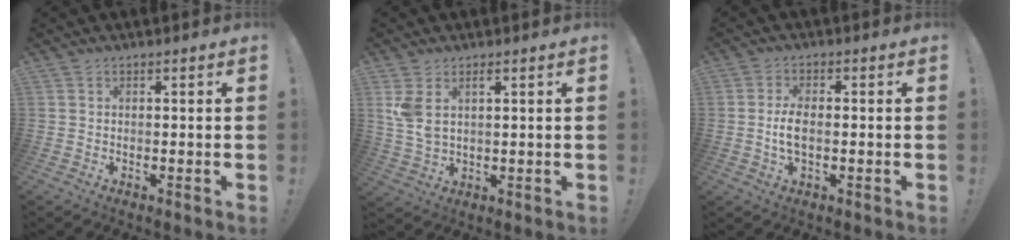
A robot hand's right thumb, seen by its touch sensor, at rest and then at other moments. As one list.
[{"total": 5.3, "force": [2.5, 2.4, 4.0], "torque": [-0.086, -0.009, 0.046]}, {"total": 5.4, "force": [-0.5, 2.2, 4.8], "torque": [-0.098, -0.003, -0.012]}]